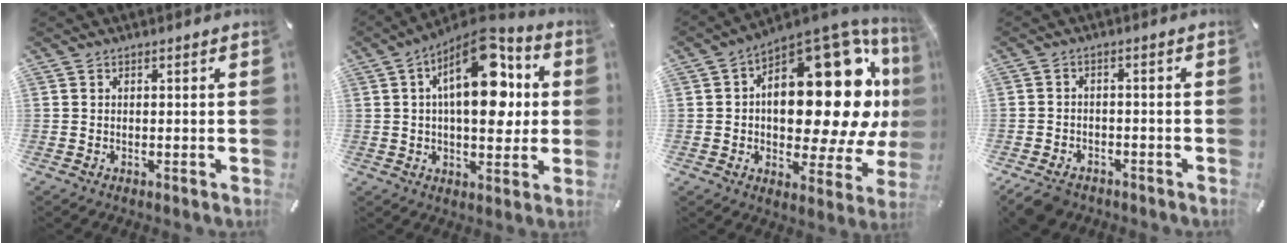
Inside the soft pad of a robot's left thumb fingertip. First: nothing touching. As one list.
[{"total": 19.0, "force": [5.2, 9.7, 15.5], "torque": [-0.229, -0.024, 0.081]}, {"total": 27.8, "force": [6.6, 14.2, 23.0], "torque": [-0.308, -0.072, 0.119]}, {"total": 4.9, "force": [-3.5, 3.0, 1.7], "torque": [-0.037, 0.017, -0.066]}]